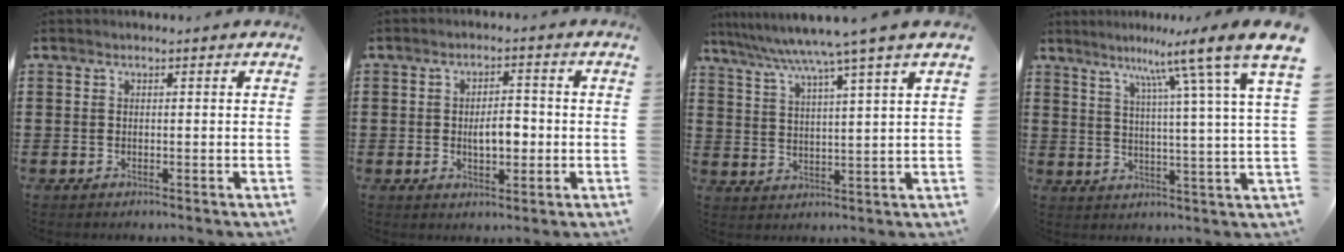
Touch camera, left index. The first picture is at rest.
{"total": 4.5, "force": [-0.6, 2.2, 3.9], "torque": [-0.057, 0.000, -0.019]}
{"total": 6.3, "force": [5.0, -1.6, 3.6], "torque": [-0.088, -0.035, 0.078]}
{"total": 9.5, "force": [6.4, -0.7, 7.0], "torque": [-0.134, -0.037, 0.091]}